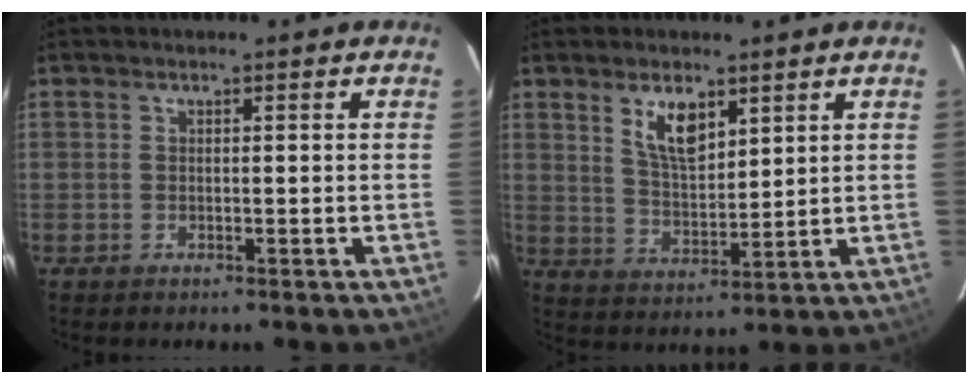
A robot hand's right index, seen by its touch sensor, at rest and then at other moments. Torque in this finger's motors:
{"motor_torque": [0.20, 0.05, 0.19, 0.06]}